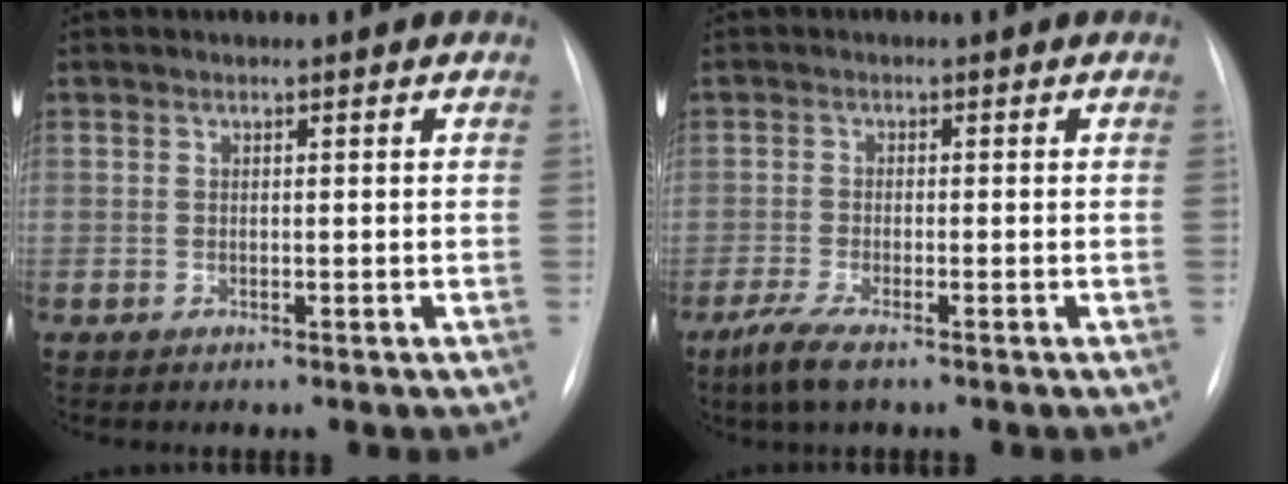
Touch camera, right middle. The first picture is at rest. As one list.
[{"total": 3.8, "force": [-2.5, 0.4, 2.9], "torque": [-0.072, -0.014, -0.051]}]